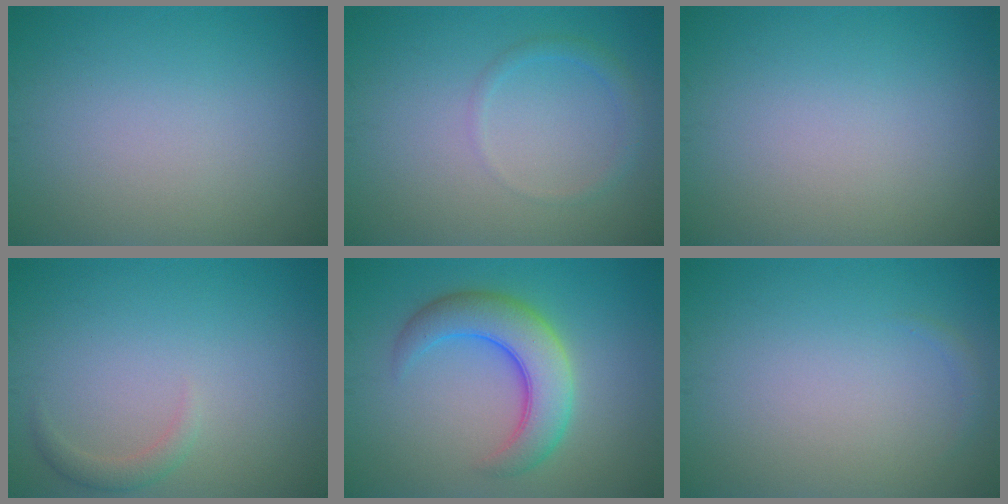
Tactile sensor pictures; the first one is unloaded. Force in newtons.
{"total": 1.3, "press": 1.3, "slide": 0.0}
{"total": 0.0}
{"total": 1.3, "press": 1.3, "slide": 0.1}
{"total": 6.2, "press": 6.2, "slide": 0.2}
{"total": 0.5, "press": 0.5, "slide": 0.1}